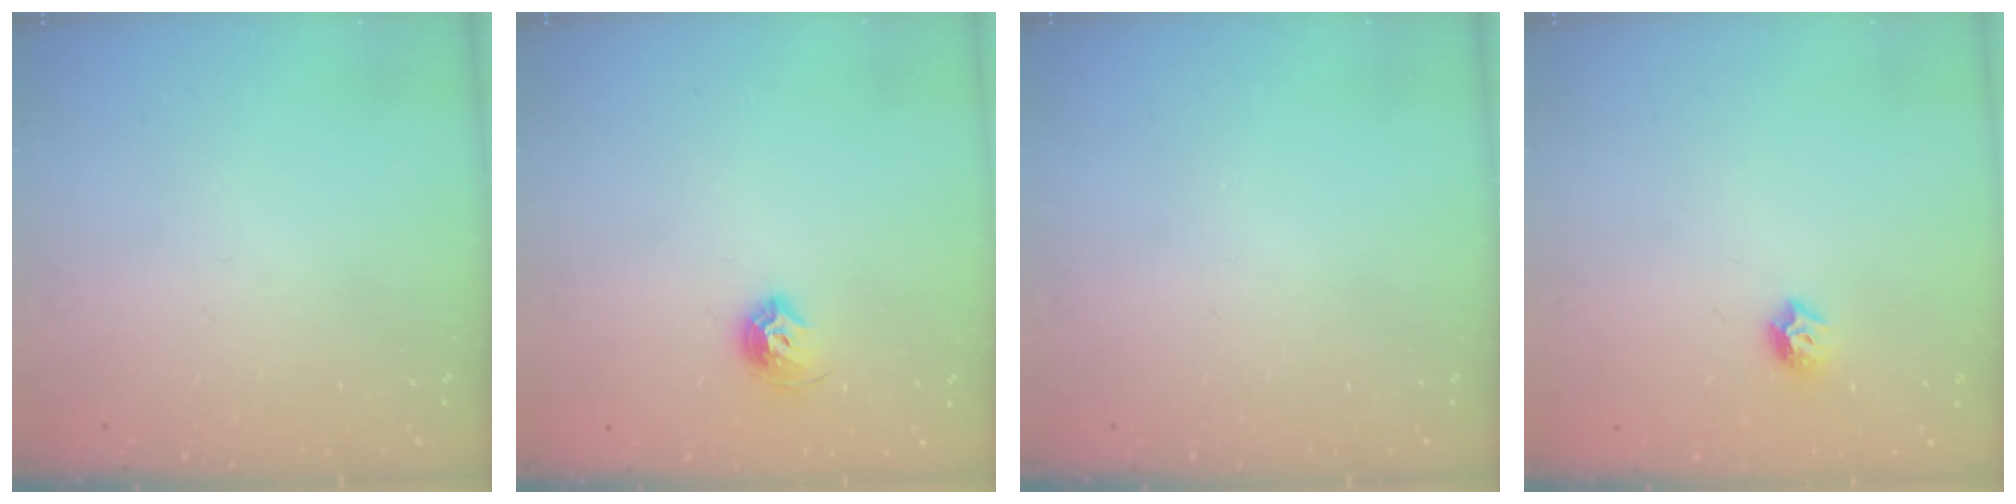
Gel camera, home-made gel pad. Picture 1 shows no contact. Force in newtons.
{"total": 8.4, "press": 8.3, "slide": 0.9}
{"total": 0.0}
{"total": 6.4, "press": 6.4, "slide": 0.8}